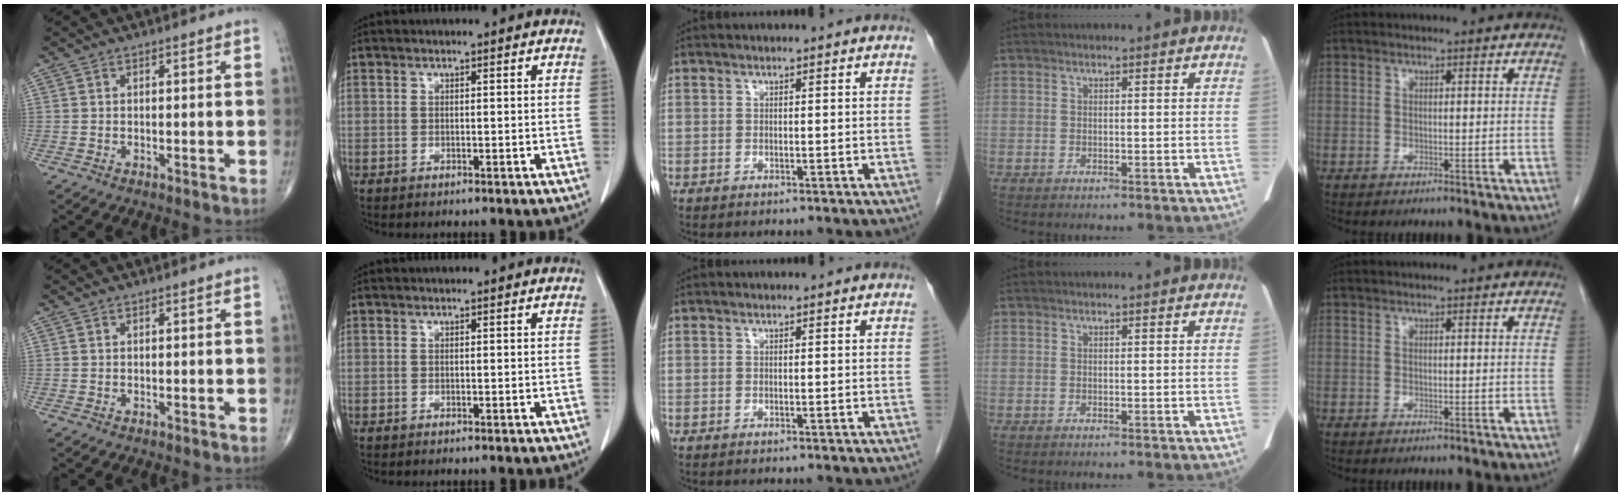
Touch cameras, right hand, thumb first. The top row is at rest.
{}